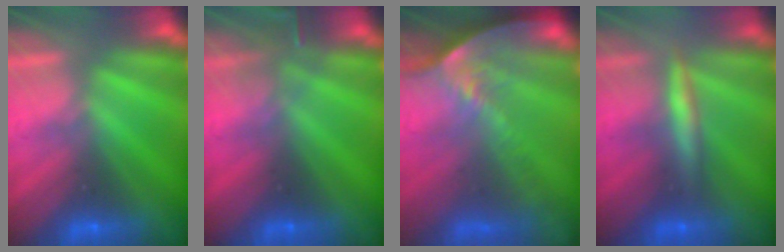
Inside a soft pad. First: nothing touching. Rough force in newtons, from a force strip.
{"total": 3.0}
{"total": 10.4}
{"total": 2.6}